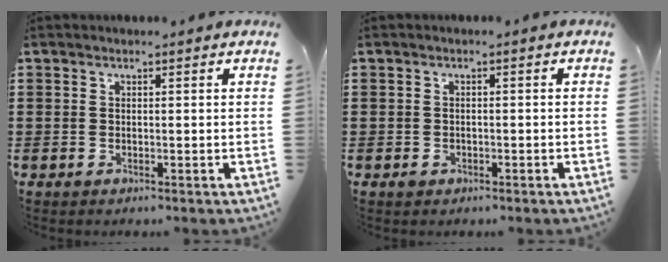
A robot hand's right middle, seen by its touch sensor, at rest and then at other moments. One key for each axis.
{"total": 0.8, "fx": -0.4, "fy": 0.6, "fz": 0.3, "tx": -0.008, "ty": 0.001, "tz": -0.009}